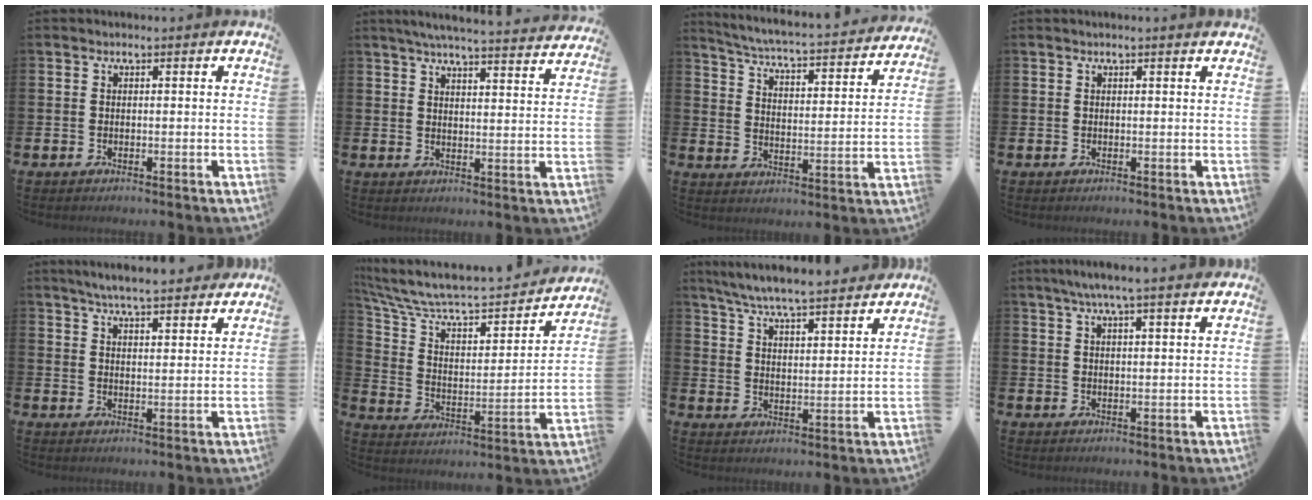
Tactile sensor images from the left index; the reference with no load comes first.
{"total": 5.5, "force": [5.3, -0.3, 1.6], "torque": [-0.042, -0.032, 0.092]}
{"total": 4.8, "force": [4.4, 0.2, 1.7], "torque": [-0.057, -0.041, 0.068]}
{"total": 0.0}
{"total": 5.8, "force": [5.6, 0.2, 1.5], "torque": [-0.040, -0.028, 0.098]}
{"total": 9.3, "force": [7.8, 3.0, 3.9], "torque": [-0.120, -0.059, 0.129]}
{"total": 7.0, "force": [6.8, 0.0, 1.8], "torque": [-0.062, -0.046, 0.121]}
{"total": 4.9, "force": [4.2, -0.2, 2.4], "torque": [-0.054, -0.010, 0.074]}